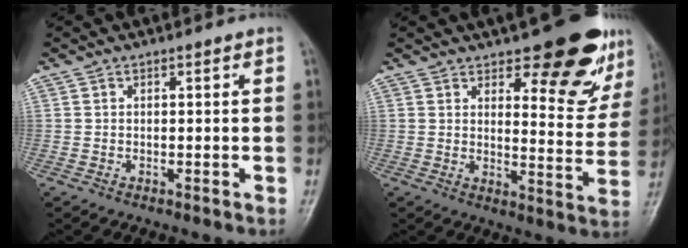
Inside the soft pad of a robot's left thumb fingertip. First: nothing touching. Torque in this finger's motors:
{"motor_torque": [0.15, 0.60, -0.10, -0.28, 0.08]}